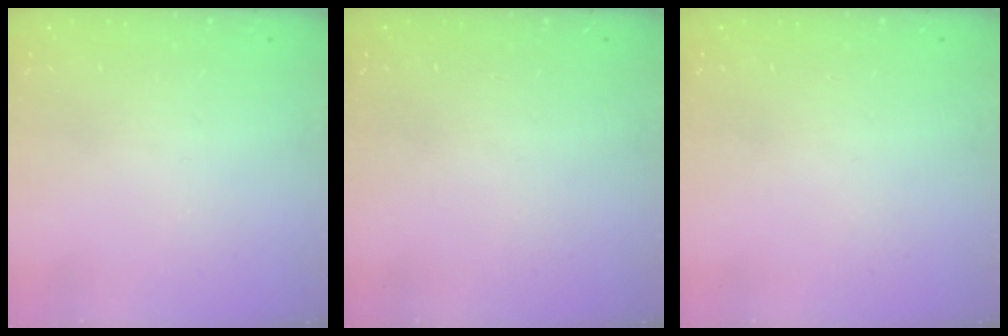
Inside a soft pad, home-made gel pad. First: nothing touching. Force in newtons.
{"total": 0.0}
{"total": 0.0}